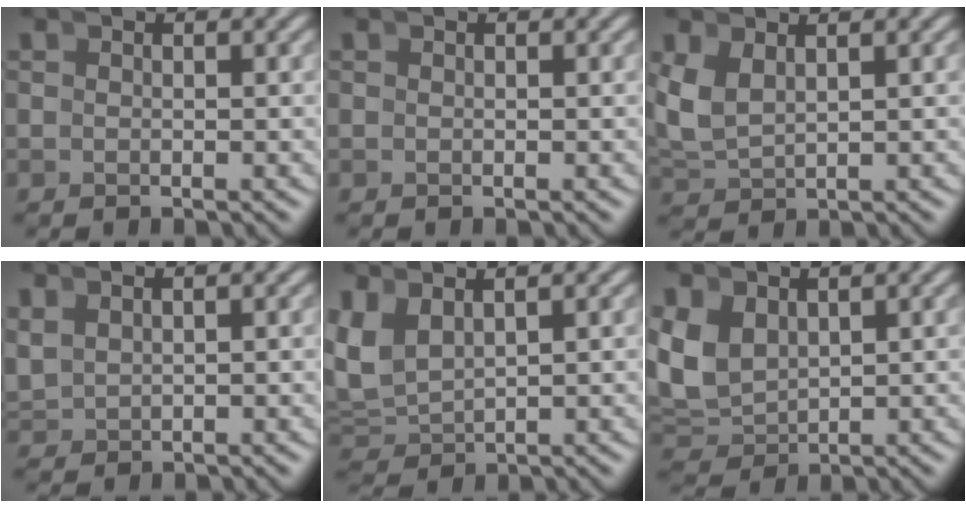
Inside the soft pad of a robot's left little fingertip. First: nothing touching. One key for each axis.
{"total": 0.0}
{"total": 3.3, "fx": 0.6, "fy": 2.6, "fz": 2.0, "tx": -0.066, "ty": -0.013, "tz": 0.025}
{"total": 1.5, "fx": 0.9, "fy": 1.0, "fz": 0.7, "tx": -0.022, "ty": -0.002, "tz": 0.029}
{"total": 5.4, "fx": 0.8, "fy": 4.5, "fz": 2.9, "tx": -0.094, "ty": -0.016, "tz": 0.026}
{"total": 5.6, "fx": 0.4, "fy": 4.7, "fz": 3.0, "tx": -0.099, "ty": -0.023, "tz": 0.023}